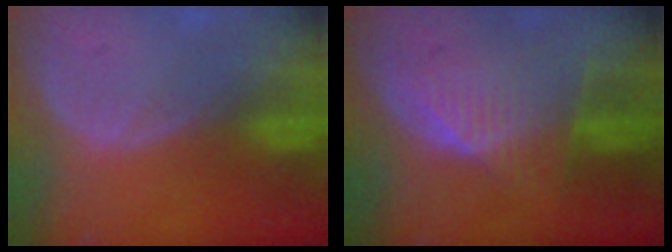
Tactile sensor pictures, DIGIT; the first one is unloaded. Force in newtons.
{"total": 7.5, "press": 6.7, "slide": 3.3}